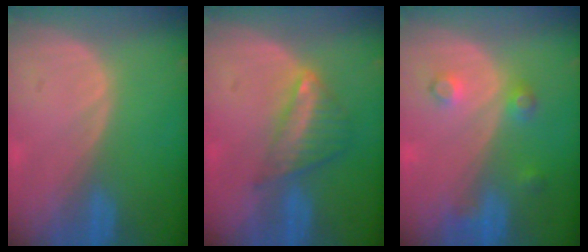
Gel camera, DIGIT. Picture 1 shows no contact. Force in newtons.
{"total": 6.1, "press": 5.3, "slide": 3.0}
{"total": 3.7, "press": 3.4, "slide": 1.5}